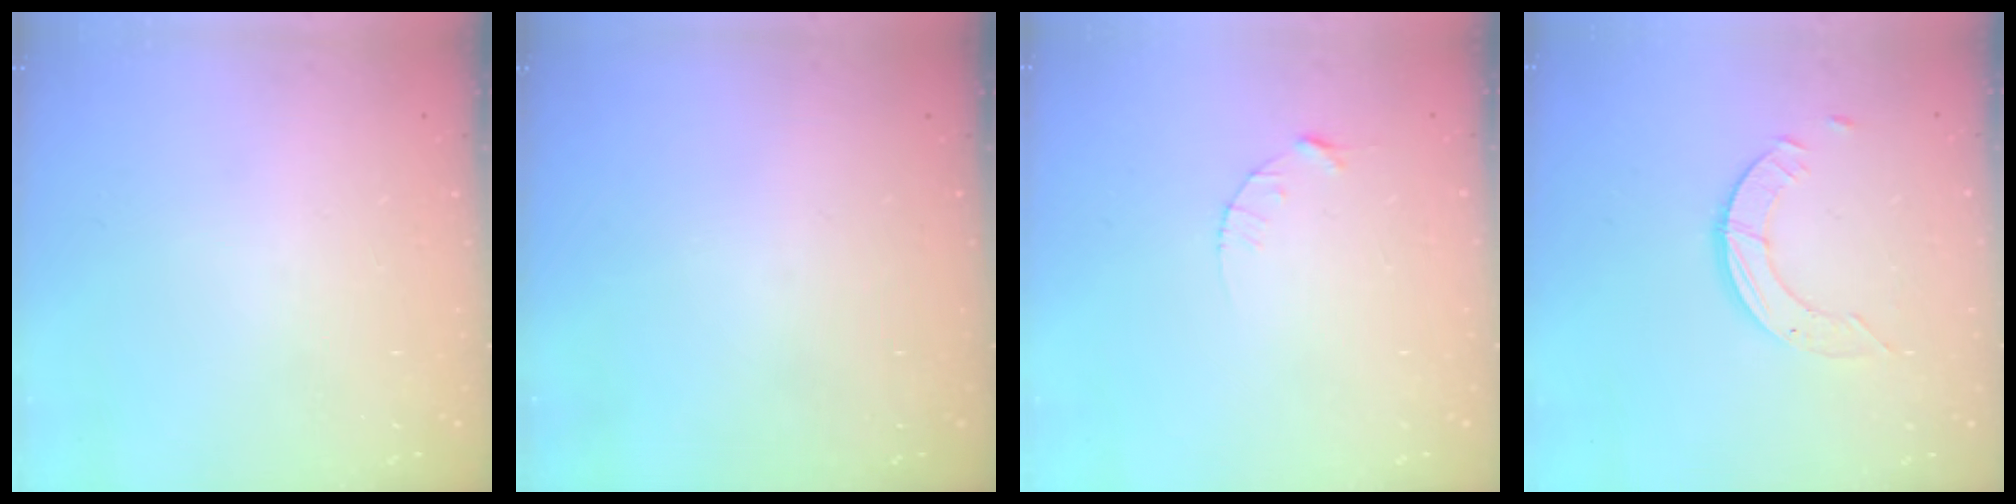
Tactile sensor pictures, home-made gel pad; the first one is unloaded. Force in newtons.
{"total": 0.0}
{"total": 3.1, "press": 3.1, "slide": 0.4}
{"total": 3.6, "press": 3.6, "slide": 0.4}